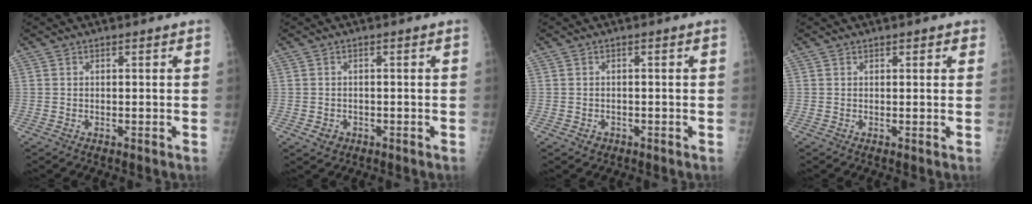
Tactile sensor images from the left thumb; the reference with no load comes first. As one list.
[{"total": 2.3, "force": [-0.9, 1.9, 0.8], "torque": [-0.003, 0.005, -0.008]}, {"total": 1.6, "force": [-0.8, 1.3, 0.4], "torque": [-0.001, 0.006, -0.008]}, {"total": 1.7, "force": [1.0, 0.8, 1.2], "torque": [-0.004, -0.001, 0.009]}]